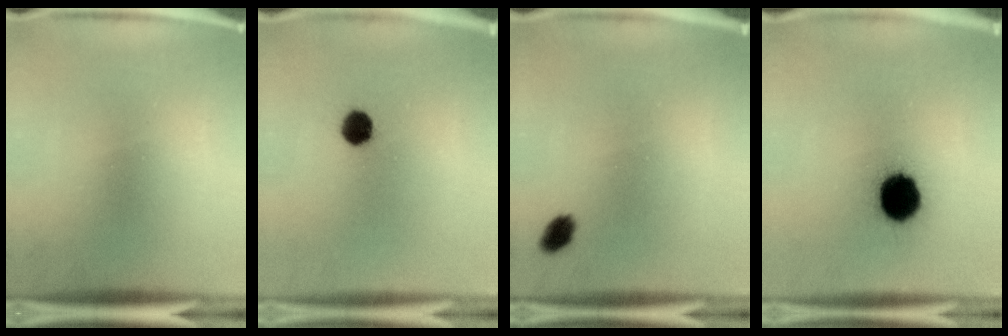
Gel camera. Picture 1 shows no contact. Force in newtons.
{"total": 4.7}
{"total": 2.8}
{"total": 12.9}